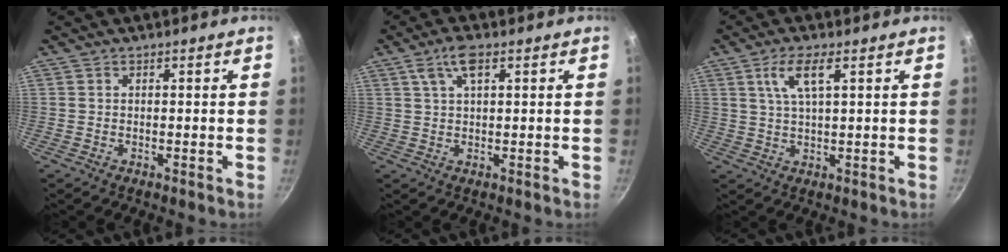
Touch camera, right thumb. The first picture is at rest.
{"total": 4.7, "force": [2.1, 1.8, 3.9], "torque": [-0.072, 0.006, 0.038]}
{"total": 6.1, "force": [2.5, 1.6, 5.4], "torque": [-0.107, 0.000, 0.052]}